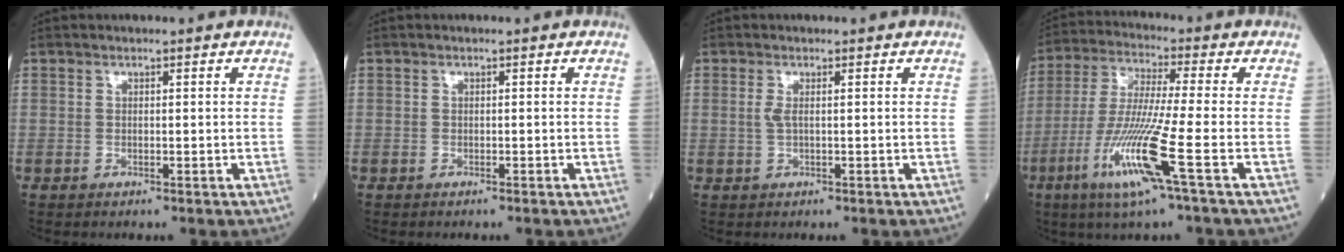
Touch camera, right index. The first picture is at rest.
{"total": 0.5, "force": [-0.5, 0.0, 0.1], "torque": [-0.003, -0.001, -0.011]}
{"total": 1.4, "force": [0.2, 0.1, 1.4], "torque": [-0.038, -0.001, 0.003]}
{"total": 12.9, "force": [-5.4, -1.4, 11.6], "torque": [-0.241, -0.028, -0.110]}